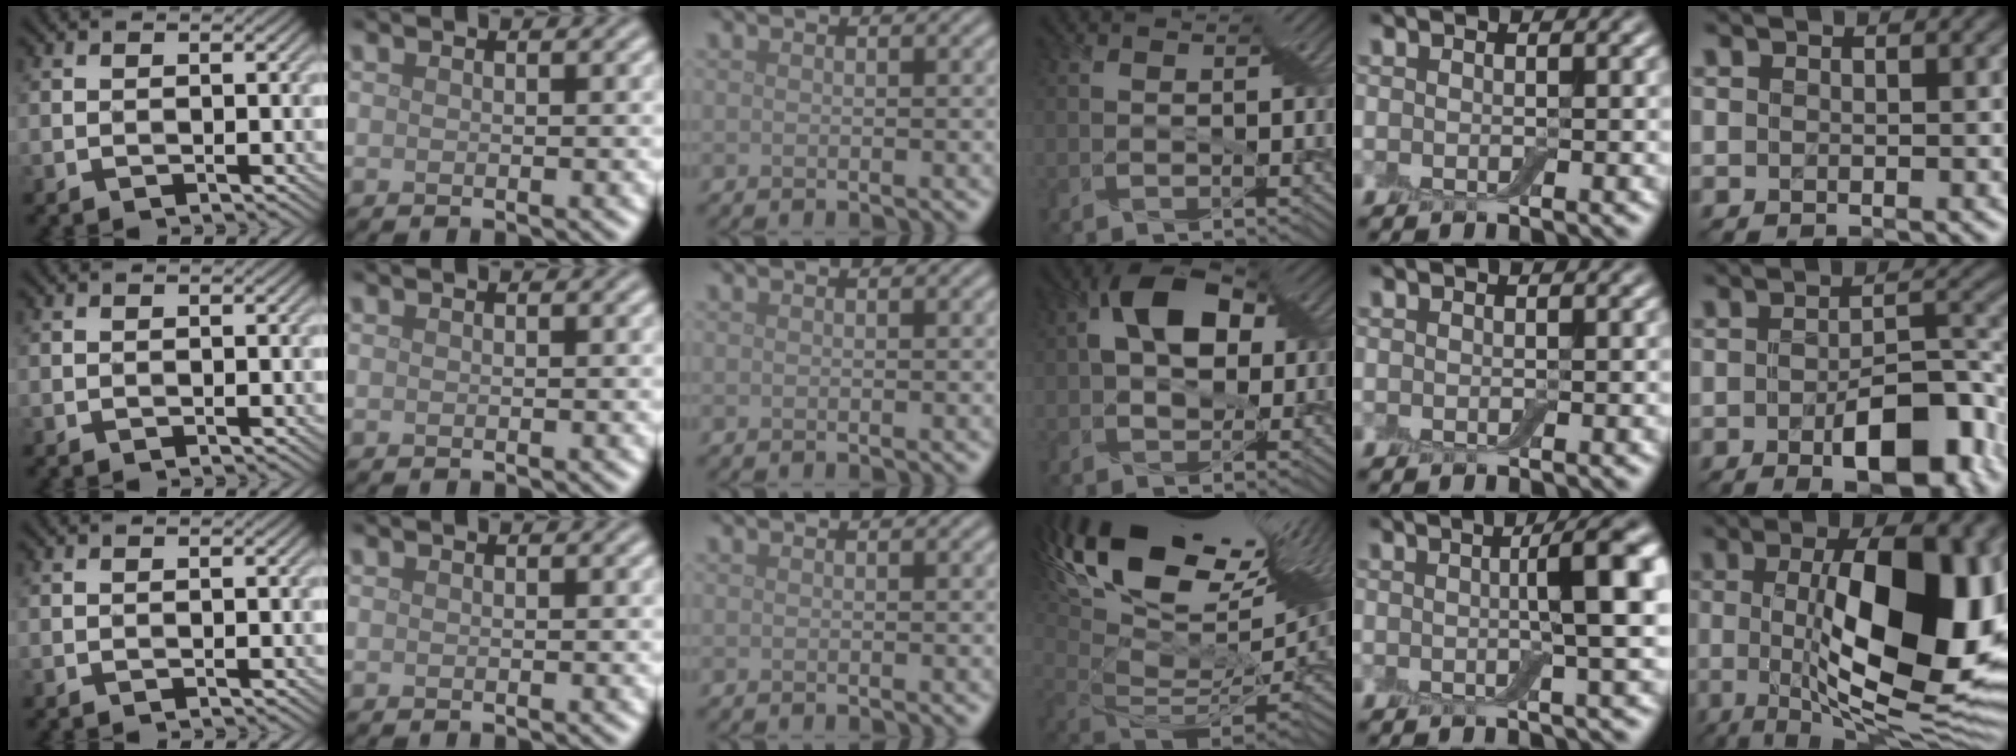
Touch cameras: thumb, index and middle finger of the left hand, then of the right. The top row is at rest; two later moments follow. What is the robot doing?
{"motion": "wrap", "object": "adhesive wrap"}